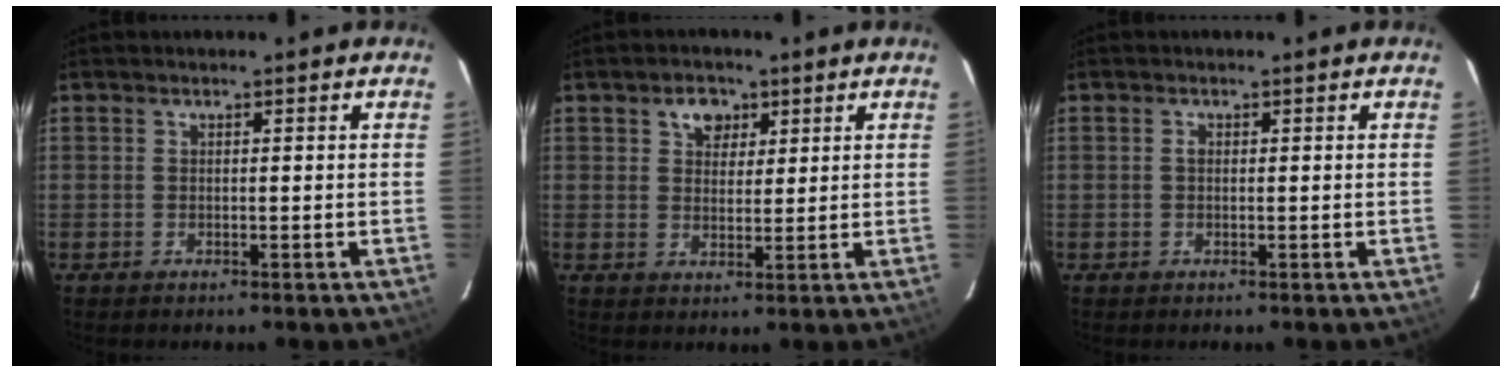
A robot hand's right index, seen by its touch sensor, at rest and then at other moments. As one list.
[{"total": 4.4, "force": [2.2, 3.3, 1.9], "torque": [-0.020, 0.009, 0.040]}, {"total": 0.6, "force": [0.0, 0.4, 0.4], "torque": [-0.006, 0.003, -0.001]}]